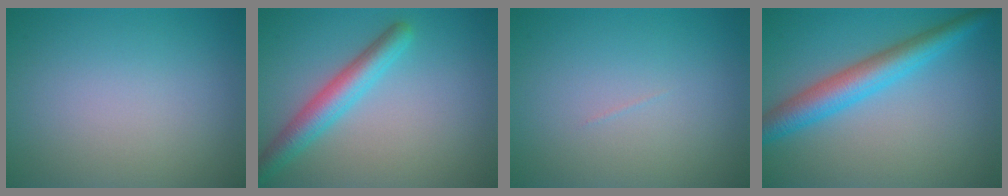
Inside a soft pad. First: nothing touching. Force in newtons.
{"total": 4.0, "press": 4.0, "slide": 0.1}
{"total": 0.0}
{"total": 5.0, "press": 5.0, "slide": 0.1}